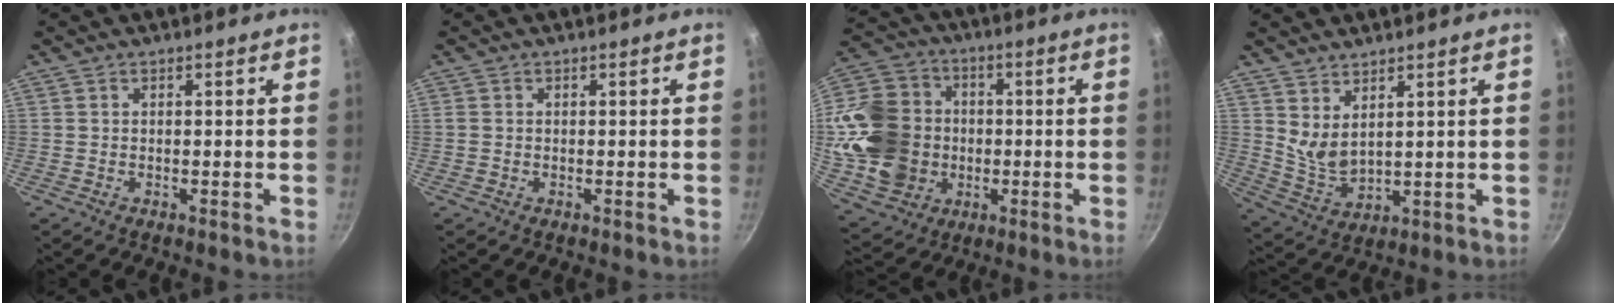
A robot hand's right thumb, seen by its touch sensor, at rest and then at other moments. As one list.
[{"total": 0.9, "force": [0.0, 0.8, 0.4], "torque": [-0.006, 0.002, 0.000]}, {"total": 20.3, "force": [-1.3, 17.3, 10.7], "torque": [-0.189, 0.031, -0.013]}, {"total": 6.0, "force": [3.6, 2.7, 3.9], "torque": [-0.066, -0.044, 0.080]}]